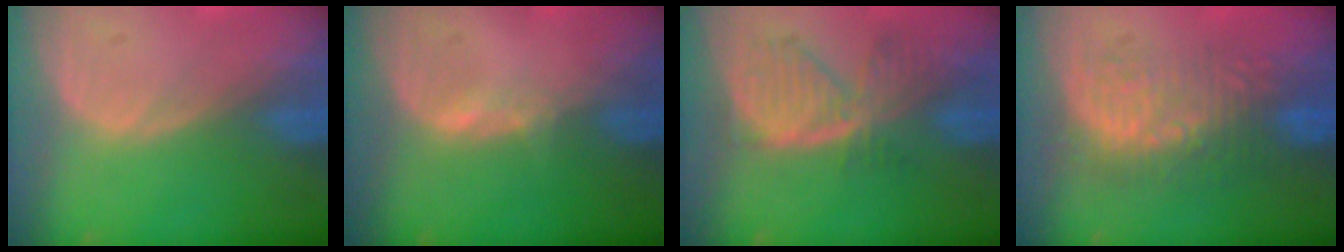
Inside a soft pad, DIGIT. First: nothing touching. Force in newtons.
{"total": 1.1, "press": 1.1, "slide": 0.3}
{"total": 7.6, "press": 6.7, "slide": 3.7}
{"total": 9.0, "press": 8.6, "slide": 2.5}